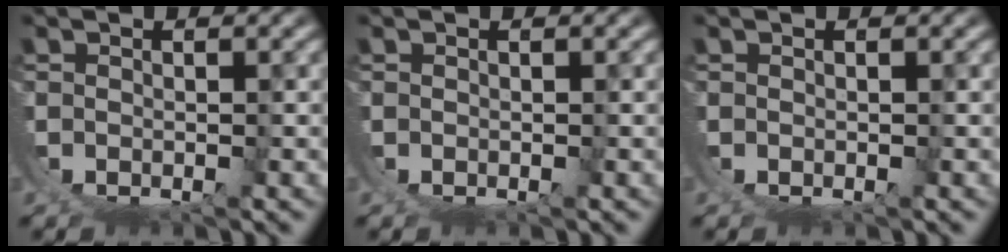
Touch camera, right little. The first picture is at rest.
{"total": 0.0}
{"total": 0.0}